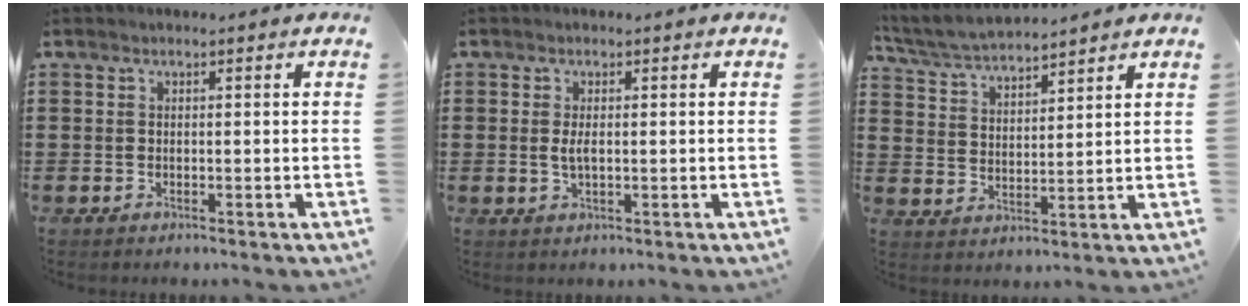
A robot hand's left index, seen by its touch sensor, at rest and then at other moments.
{"total": 2.1, "force": [0.1, 0.7, 1.9], "torque": [-0.053, -0.005, -0.004]}
{"total": 5.0, "force": [4.8, 0.4, 1.1], "torque": [-0.042, -0.020, 0.085]}